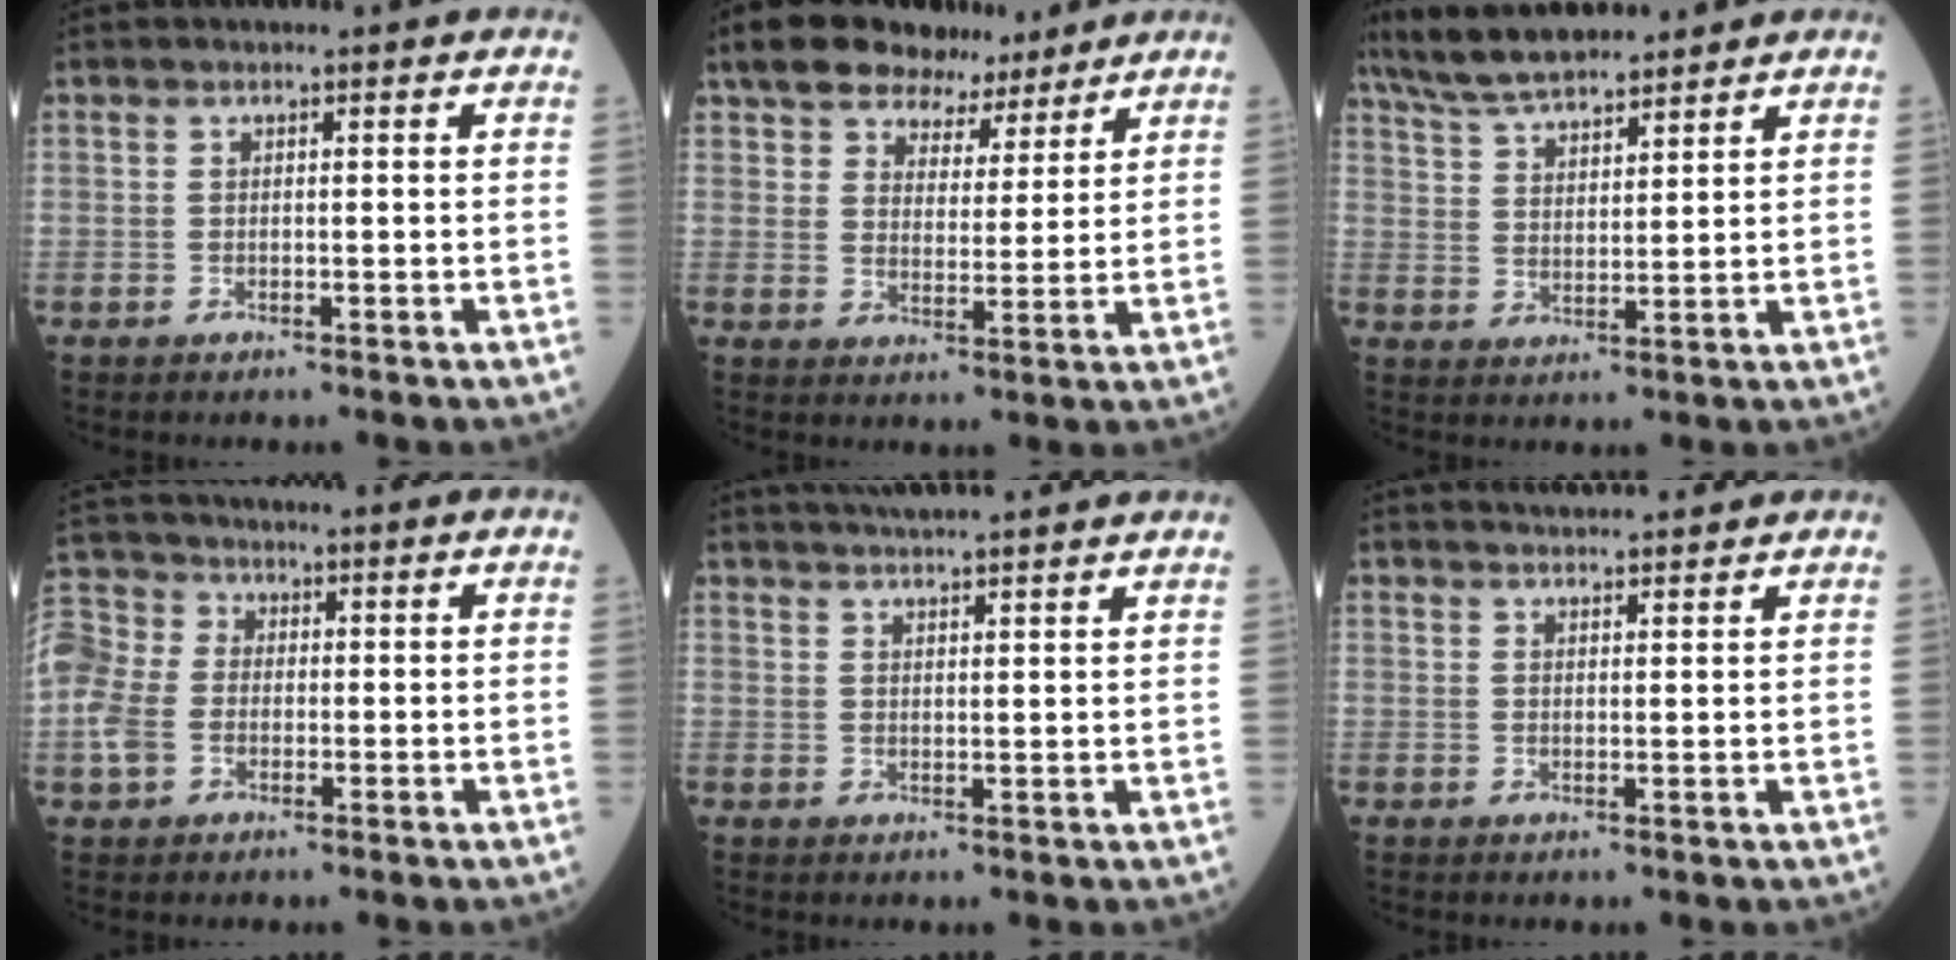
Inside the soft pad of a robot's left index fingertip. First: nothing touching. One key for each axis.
{"total": 10.3, "fx": 8.1, "fy": 5.1, "fz": 3.8, "tx": -0.056, "ty": 0.028, "tz": 0.128}
{"total": 11.3, "fx": 9.8, "fy": 2.2, "fz": 5.1, "tx": -0.097, "ty": 0.027, "tz": 0.179}
{"total": 14.8, "fx": -0.1, "fy": 12.6, "fz": 7.9, "tx": -0.243, "ty": 0.040, "tz": 0.000}
{"total": 11.5, "fx": 10.5, "fy": 0.0, "fz": 4.8, "tx": -0.076, "ty": 0.024, "tz": 0.139}
{"total": 5.7, "fx": 5.4, "fy": 0.6, "fz": 1.6, "tx": -0.025, "ty": 0.024, "tz": 0.071}